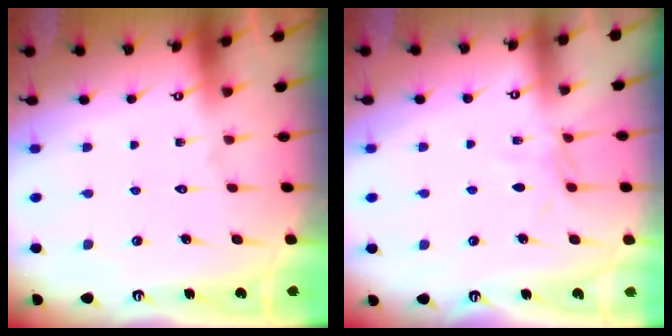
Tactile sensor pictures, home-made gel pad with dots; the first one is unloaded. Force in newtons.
{"total": 5.1, "press": 5.1, "slide": 0.6}